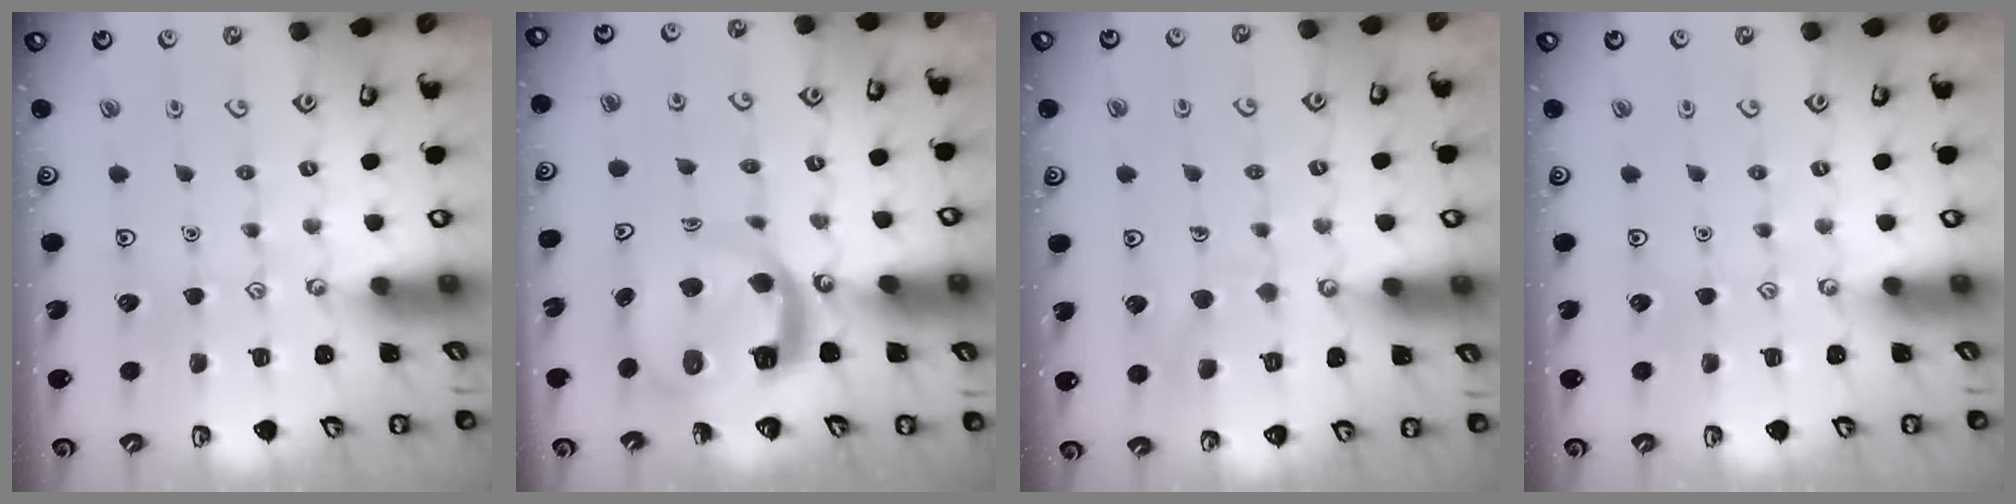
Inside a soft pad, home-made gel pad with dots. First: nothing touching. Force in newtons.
{"total": 10.3, "press": 10.2, "slide": 1.4}
{"total": 8.1, "press": 8.1, "slide": 0.7}
{"total": 0.0}